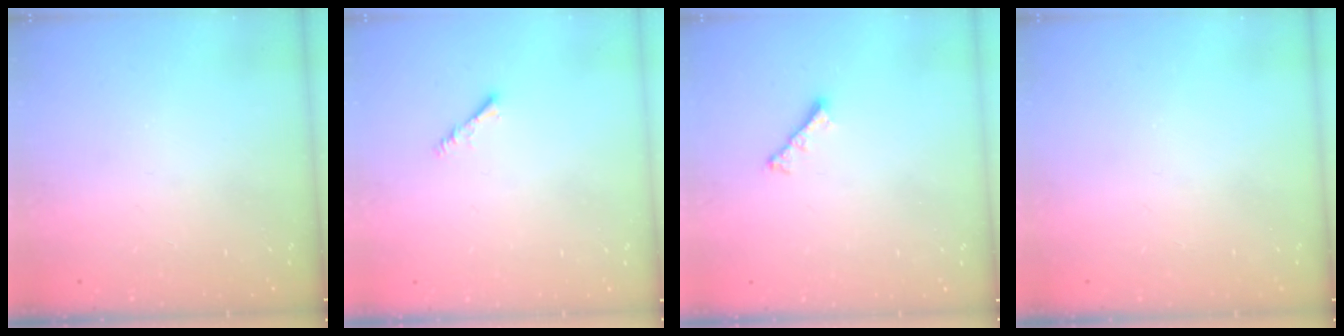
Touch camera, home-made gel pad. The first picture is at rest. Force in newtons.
{"total": 1.9, "press": 1.9, "slide": 0.4}
{"total": 2.8, "press": 2.7, "slide": 0.6}
{"total": 0.0}